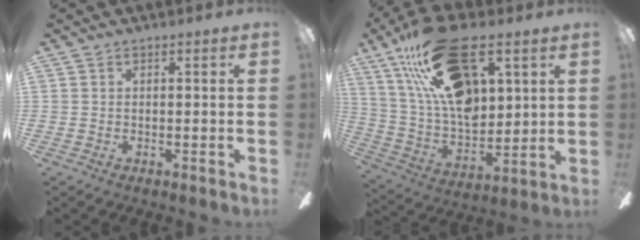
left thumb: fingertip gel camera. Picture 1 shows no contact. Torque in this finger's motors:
{"motor_torque": [2.22, 2.79, 1.39, -1.38, 0.55]}